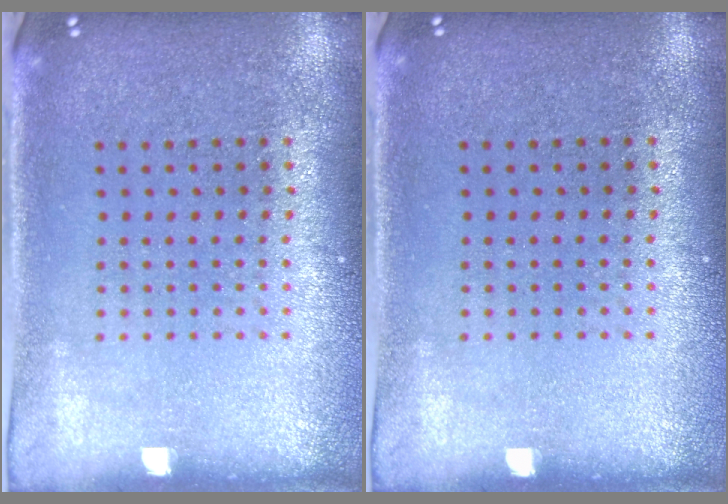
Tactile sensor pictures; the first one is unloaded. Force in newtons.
{"total": 0.0}